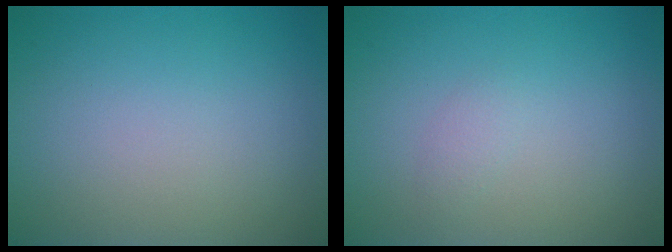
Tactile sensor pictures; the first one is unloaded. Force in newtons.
{"total": 0.8, "press": 0.8, "slide": 0.0}